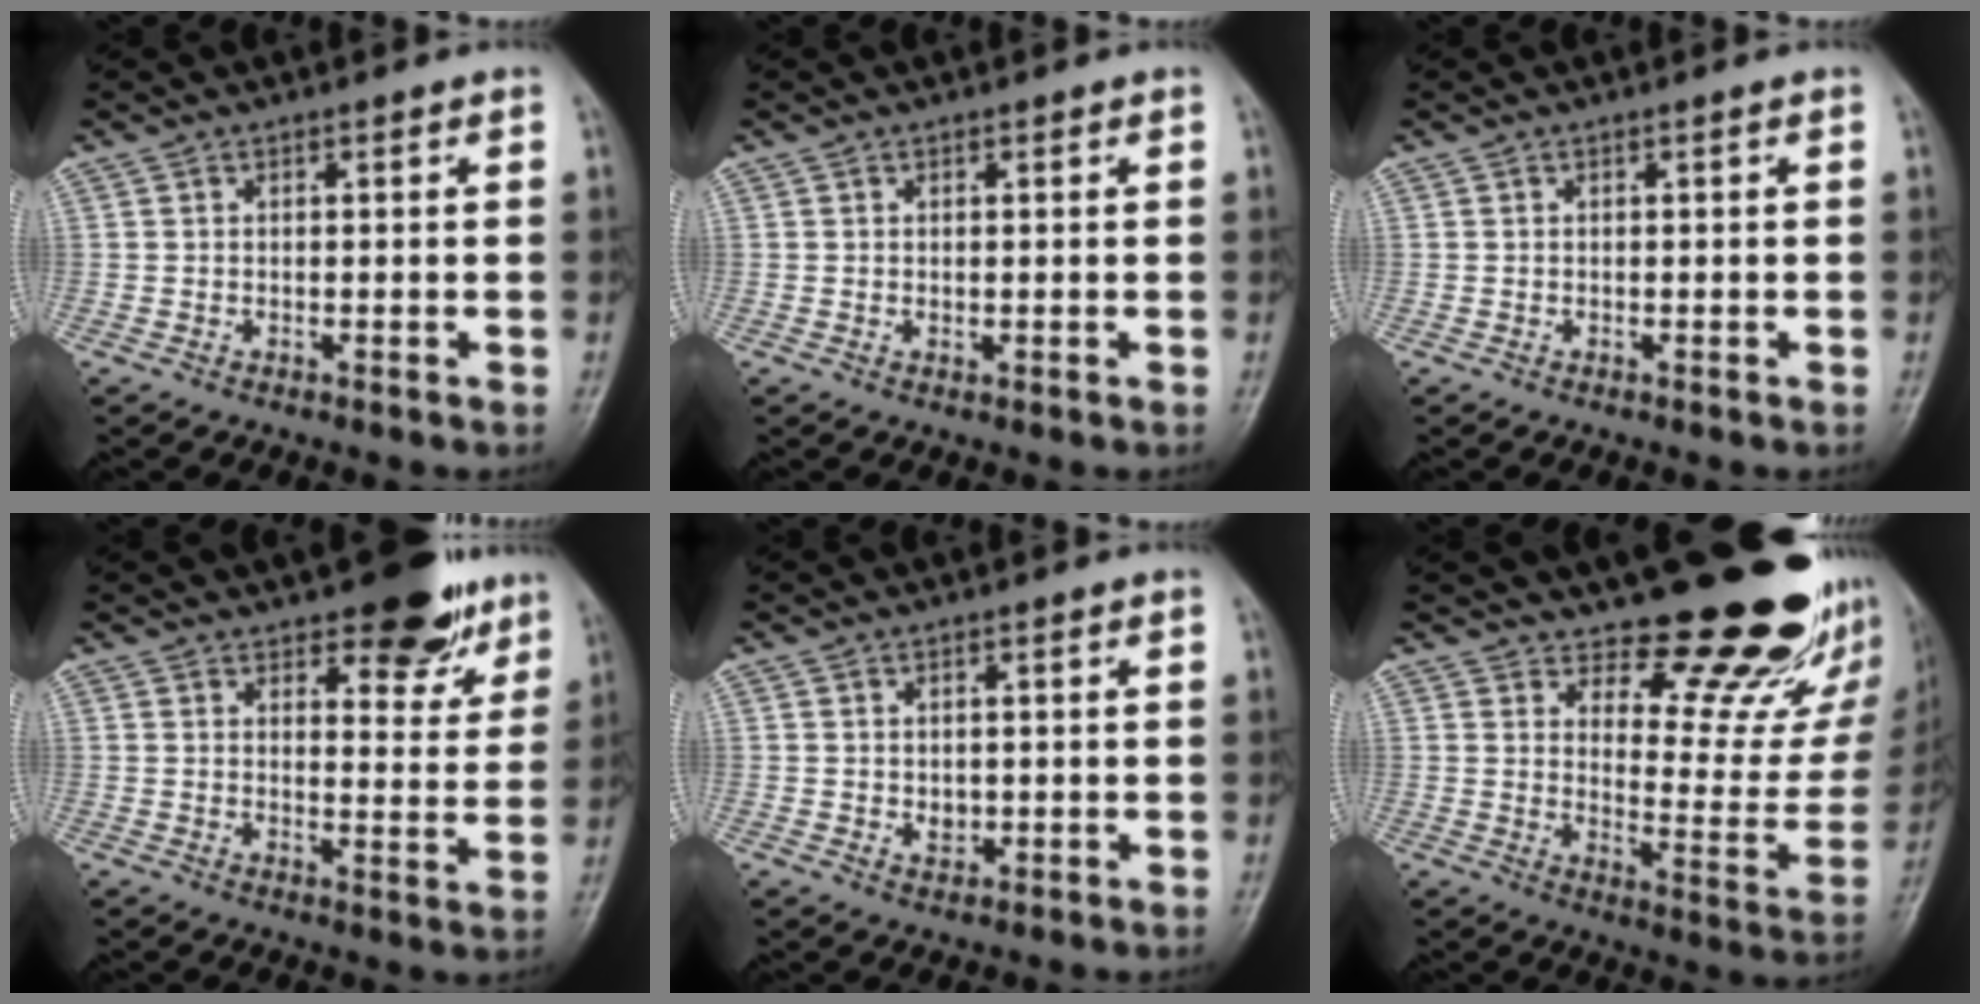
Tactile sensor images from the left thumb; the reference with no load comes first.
{"total": 0.8, "force": [0.4, 0.6, 0.5], "torque": [-0.003, -0.003, 0.005]}
{"total": 0.0}
{"total": 10.0, "force": [6.9, 4.4, 5.8], "torque": [-0.037, -0.041, 0.095]}
{"total": 2.2, "force": [0.1, 1.8, 1.3], "torque": [-0.011, -0.002, 0.005]}
{"total": 19.3, "force": [15.2, 6.8, 9.8], "torque": [-0.072, -0.137, 0.197]}